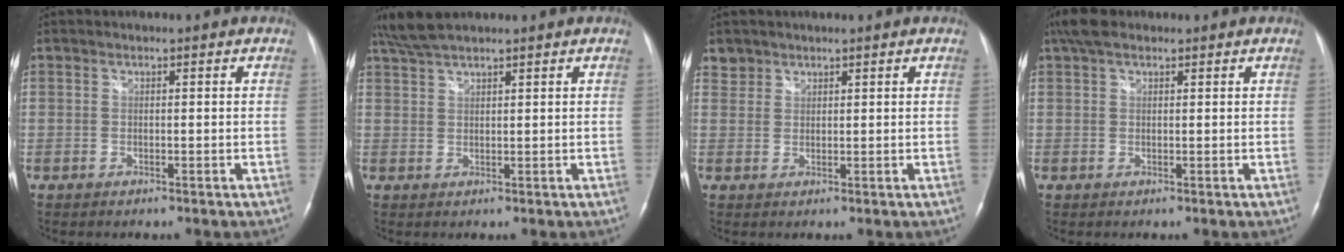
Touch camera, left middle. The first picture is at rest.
{"total": 4.9, "force": [4.2, 0.6, 2.3], "torque": [-0.057, 0.014, 0.086]}
{"total": 2.2, "force": [1.7, 1.3, -0.4], "torque": [0.014, 0.008, 0.026]}
{"total": 4.0, "force": [2.8, 1.8, 2.2], "torque": [-0.051, 0.020, 0.053]}